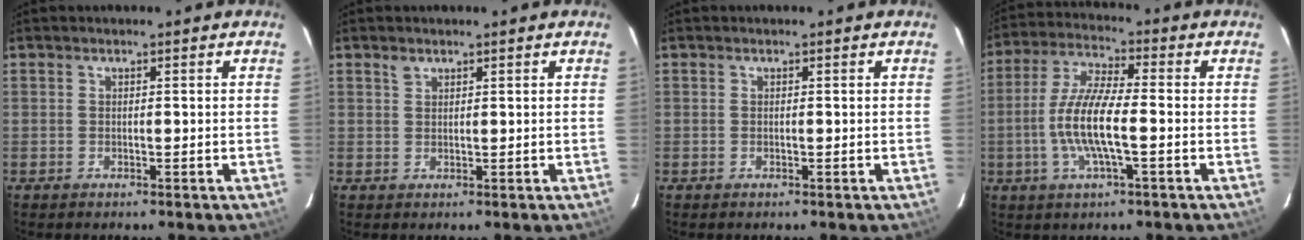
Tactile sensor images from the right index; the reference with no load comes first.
{"total": 1.2, "force": [0.9, 0.7, 0.4], "torque": [-0.007, 0.003, 0.016]}
{"total": 0.0}
{"total": 11.0, "force": [-2.4, 2.1, 10.6], "torque": [-0.219, 0.001, -0.048]}